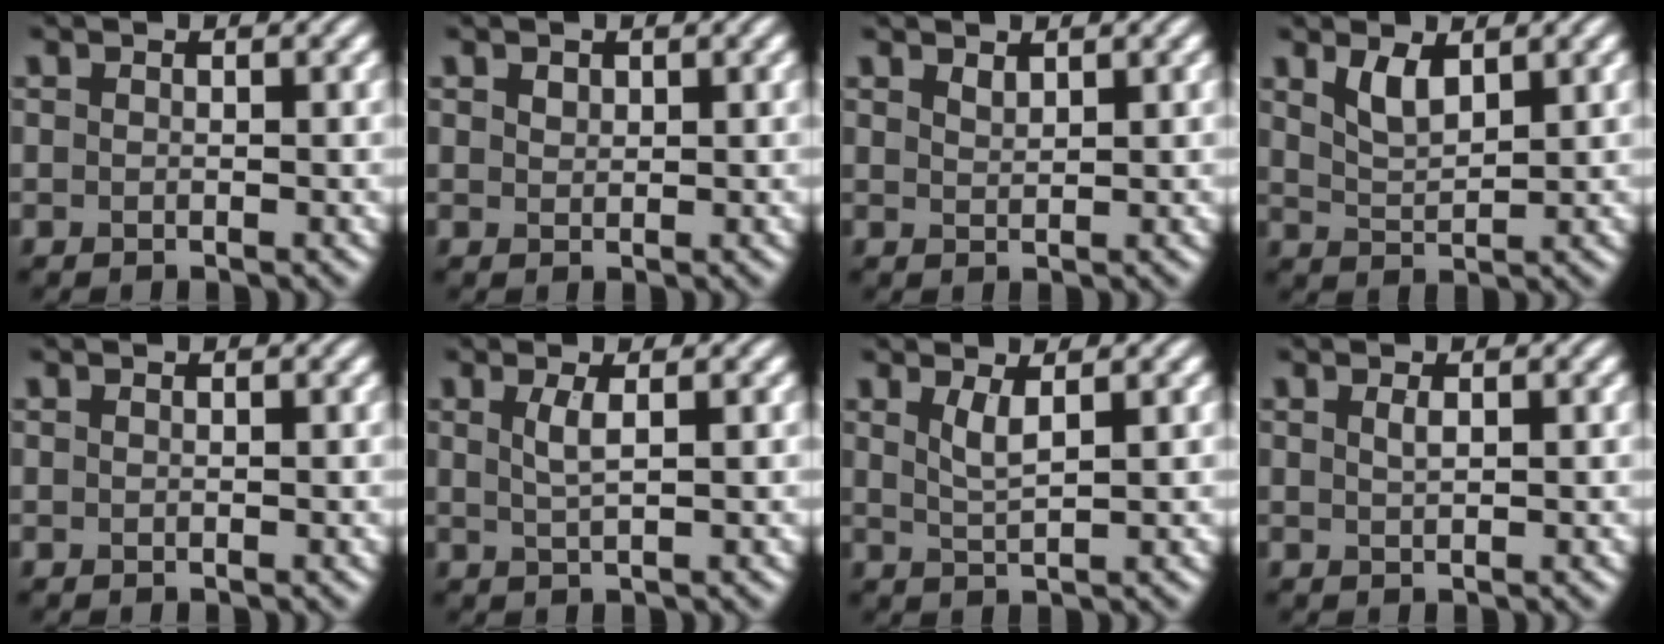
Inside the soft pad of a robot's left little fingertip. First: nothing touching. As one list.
[{"total": 0.8, "force": [0.6, 0.5, 0.3], "torque": [-0.006, -0.002, 0.012]}, {"total": 1.0, "force": [0.9, 0.2, 0.3], "torque": [-0.009, -0.001, 0.020]}, {"total": 2.6, "force": [1.7, 1.0, 1.8], "torque": [-0.041, -0.006, 0.036]}, {"total": 0.0}, {"total": 1.8, "force": [0.6, 0.5, 1.7], "torque": [-0.033, 0.000, 0.010]}, {"total": 2.0, "force": [1.0, 0.5, 1.6], "torque": [-0.033, -0.004, 0.021]}, {"total": 0.8, "force": [0.4, 0.2, 0.7], "torque": [-0.014, 0.002, 0.008]}]